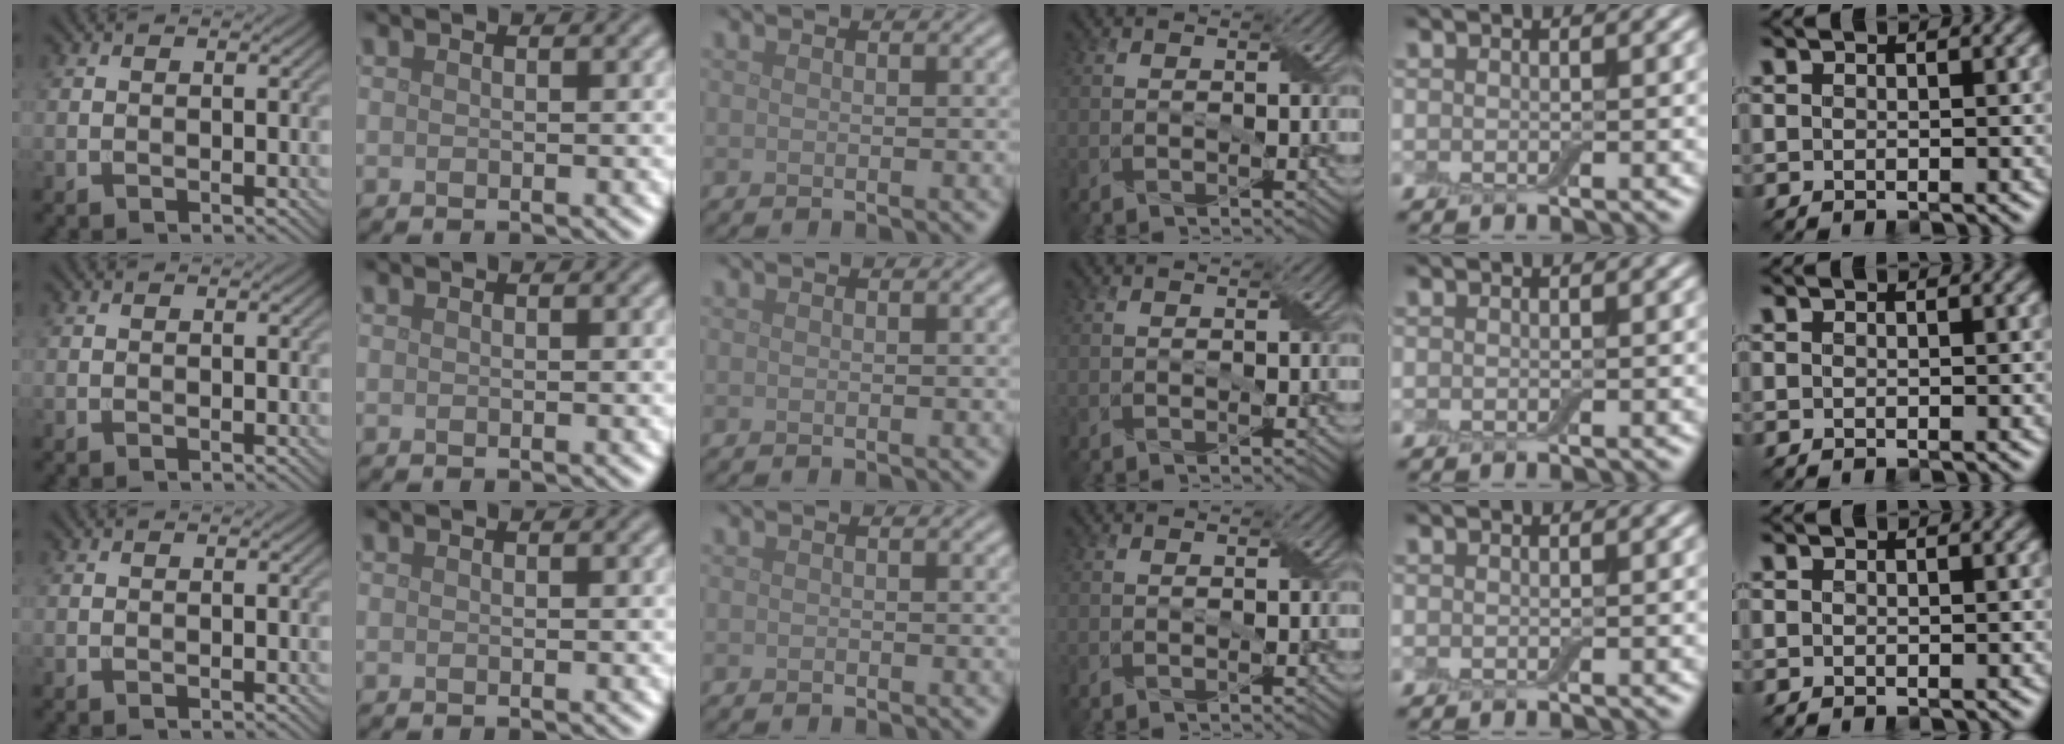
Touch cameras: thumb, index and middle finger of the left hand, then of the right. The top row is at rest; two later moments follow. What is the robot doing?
{"motion": "fold", "object": "aluminum foil"}